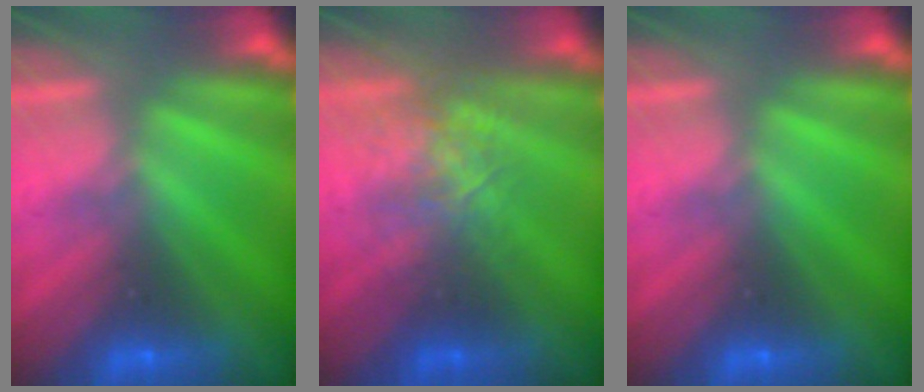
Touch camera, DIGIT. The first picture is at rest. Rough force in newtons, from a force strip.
{"total": 2.6}
{"total": 0.0}